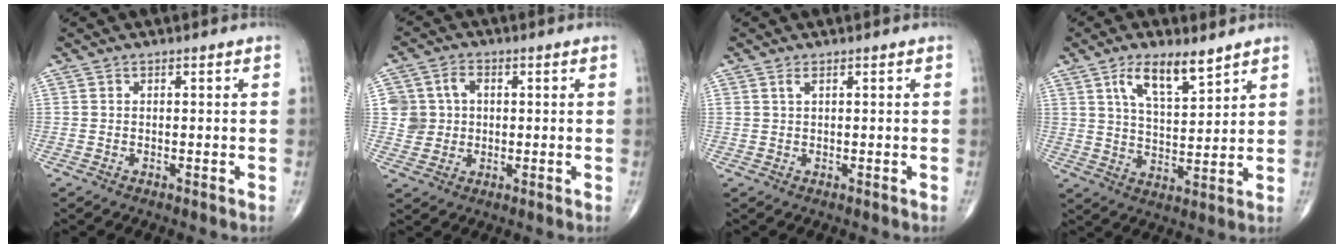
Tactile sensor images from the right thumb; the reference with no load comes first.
{"total": 6.5, "force": [0.8, 6.1, 2.1], "torque": [-0.012, 0.006, 0.014]}
{"total": 1.0, "force": [0.6, 0.3, 0.7], "torque": [-0.016, 0.004, 0.015]}
{"total": 9.5, "force": [5.8, 3.4, 6.7], "torque": [-0.106, -0.035, 0.111]}